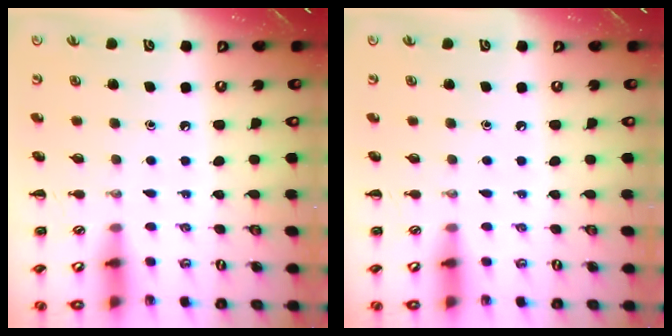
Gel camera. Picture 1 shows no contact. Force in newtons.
{"total": 0.0}